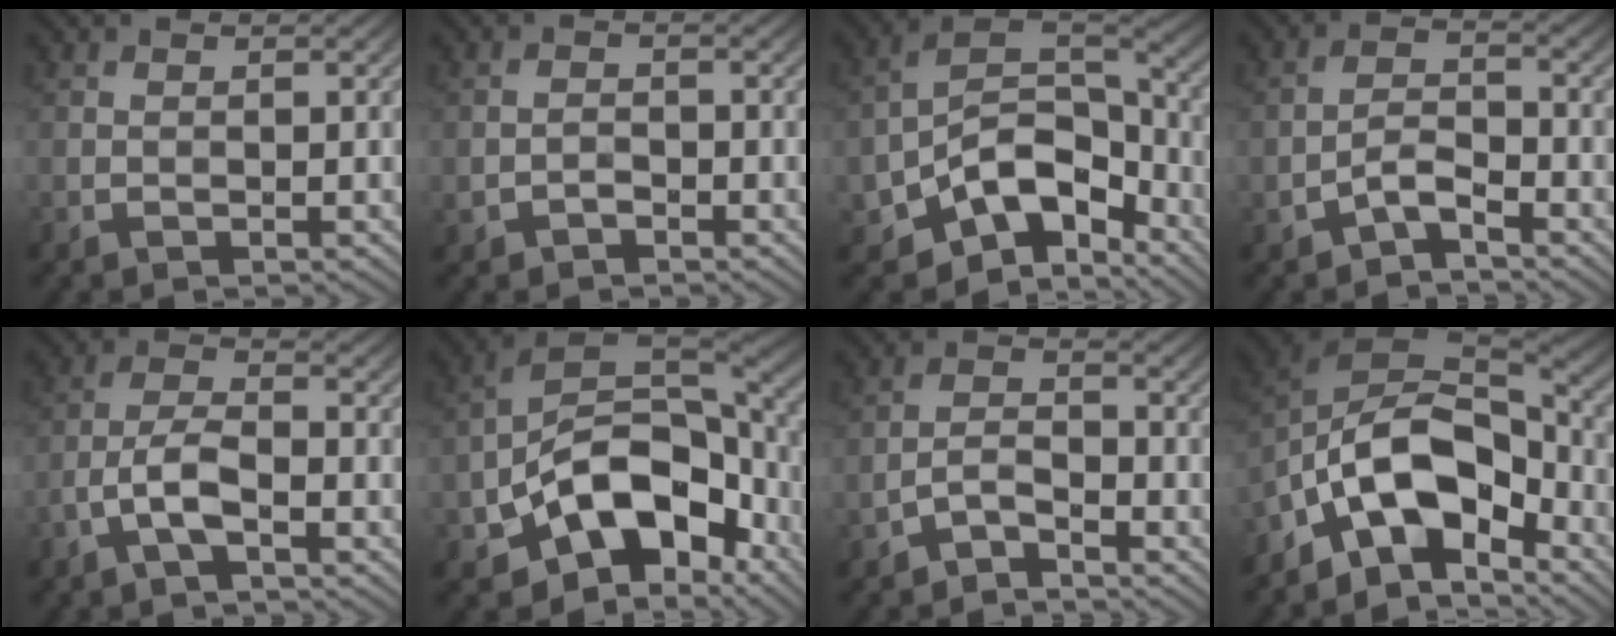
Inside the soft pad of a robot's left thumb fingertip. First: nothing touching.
{"total": 1.8, "force": [-1.2, 1.1, 0.8], "torque": [-0.014, 0.002, -0.025]}
{"total": 11.7, "force": [-6.3, 6.9, 7.1], "torque": [-0.127, -0.014, -0.124]}
{"total": 3.6, "force": [-2.4, 1.4, 2.3], "torque": [-0.045, 0.009, -0.055]}
{"total": 4.5, "force": [-2.3, 1.4, 3.6], "torque": [-0.078, 0.008, -0.055]}
{"total": 15.2, "force": [-5.8, 9.0, 10.8], "torque": [-0.197, -0.022, -0.111]}
{"total": 2.9, "force": [-2.4, 0.8, 1.3], "torque": [-0.026, 0.008, -0.056]}
{"total": 13.7, "force": [-7.2, 7.0, 9.4], "torque": [-0.174, -0.003, -0.149]}